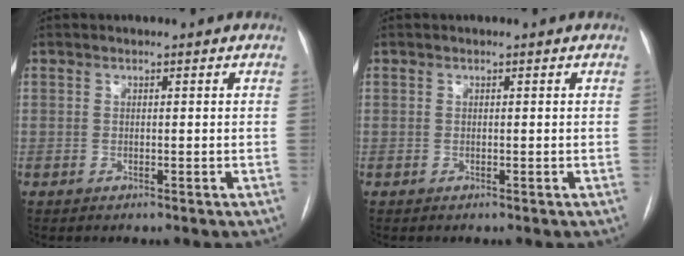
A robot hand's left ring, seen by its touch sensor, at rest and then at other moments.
{"total": 0.0}